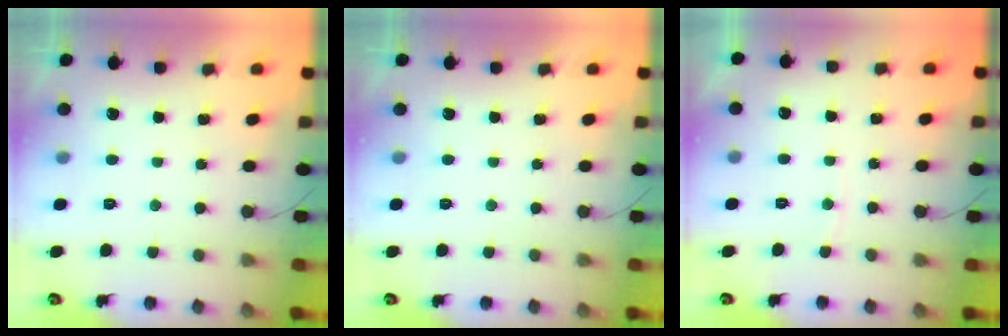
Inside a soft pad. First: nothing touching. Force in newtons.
{"total": 0.0}
{"total": 2.9, "press": 2.9, "slide": 0.4}